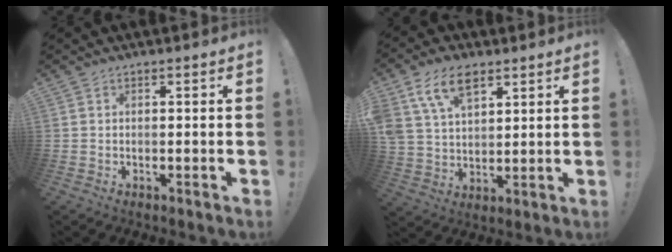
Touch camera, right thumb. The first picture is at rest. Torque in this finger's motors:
{"motor_torque": [2.36, 2.65, 0.62, 0.39, 0.39]}